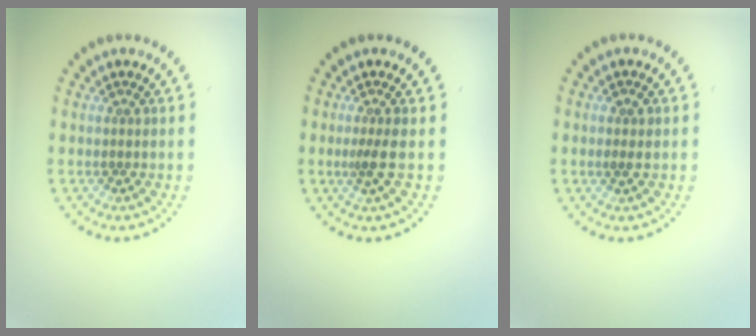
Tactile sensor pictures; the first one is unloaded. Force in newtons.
{"total": 1.6, "press": 1.2, "slide": 1.2}
{"total": 1.1, "press": 1.1, "slide": 0.2}